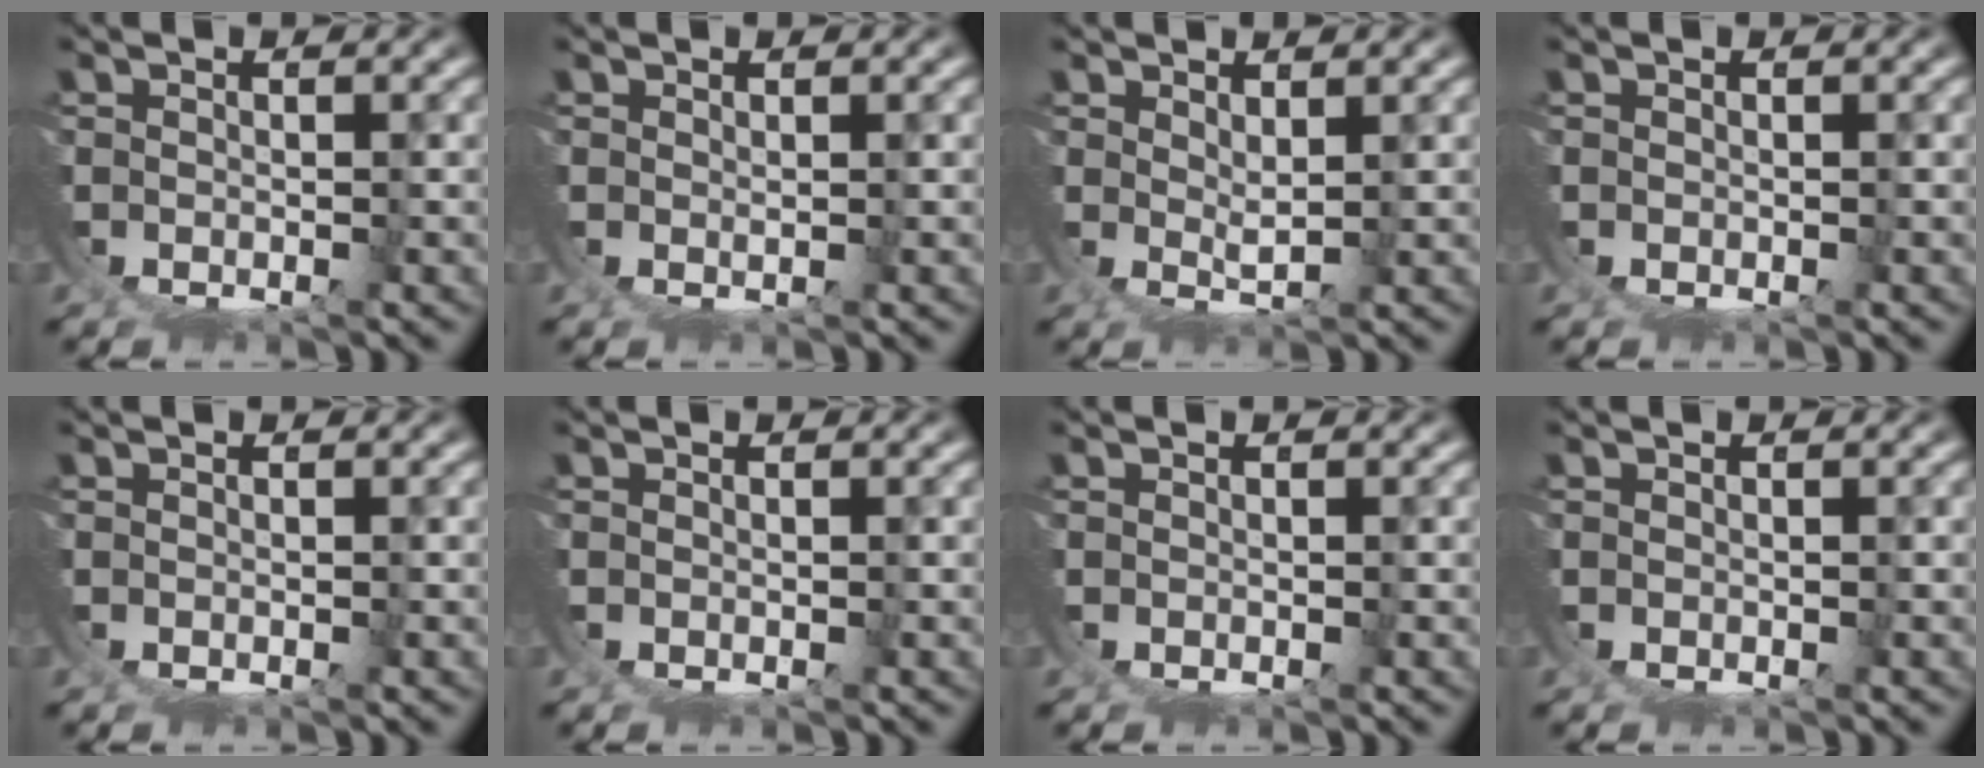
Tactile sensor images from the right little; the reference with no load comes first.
{"total": 1.3, "force": [0.8, -0.9, 0.5], "torque": [-0.006, -0.001, 0.016]}
{"total": 2.3, "force": [1.3, -1.2, 1.5], "torque": [-0.012, -0.013, 0.029]}
{"total": 0.0}
{"total": 0.0}
{"total": 0.0}
{"total": 0.0}
{"total": 0.0}